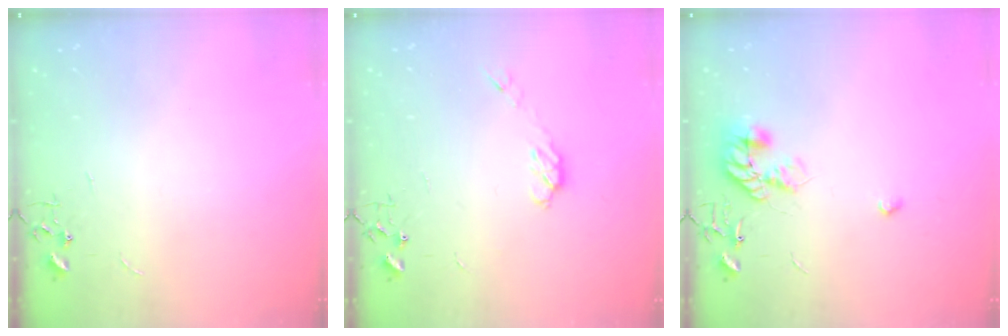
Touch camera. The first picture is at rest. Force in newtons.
{"total": 5.5, "press": 5.5, "slide": 0.5}
{"total": 10.6, "press": 10.5, "slide": 0.8}